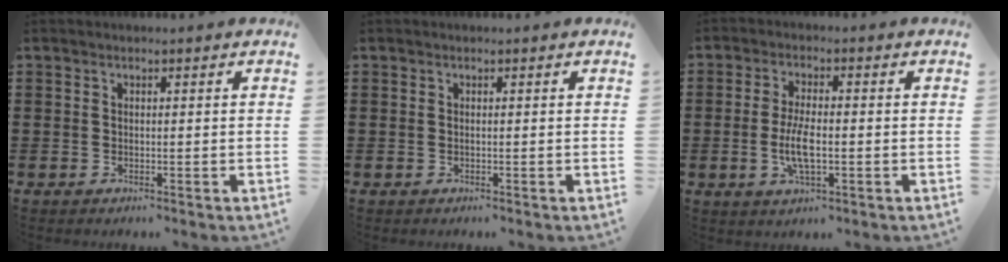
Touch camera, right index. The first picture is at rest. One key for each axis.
{"total": 0.0}
{"total": 5.5, "fx": -1.1, "fy": 1.7, "fz": 5.2, "tx": -0.110, "ty": -0.006, "tz": -0.024}